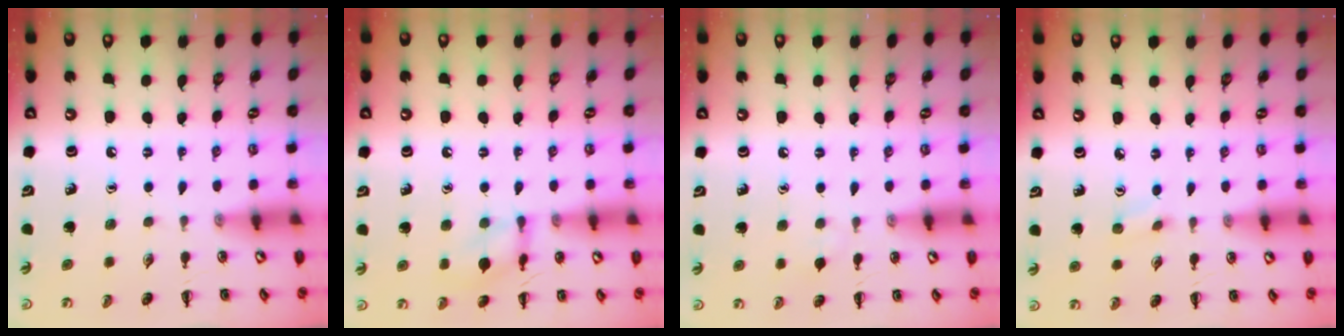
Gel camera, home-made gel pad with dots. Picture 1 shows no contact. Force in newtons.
{"total": 8.9, "press": 8.9, "slide": 0.7}
{"total": 4.2, "press": 3.9, "slide": 1.6}
{"total": 2.3, "press": 2.2, "slide": 0.8}